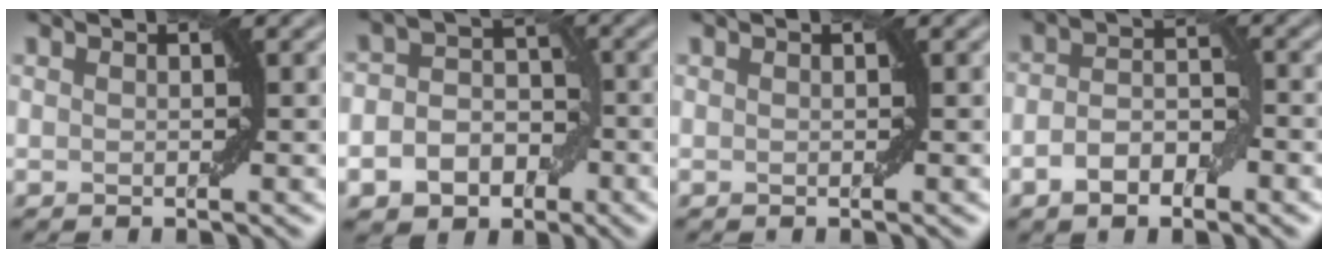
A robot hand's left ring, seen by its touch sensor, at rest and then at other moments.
{"total": 6.2, "force": [-2.3, 5.0, 2.7], "torque": [-0.016, 0.002, -0.050]}
{"total": 0.0}
{"total": 3.6, "force": [-1.6, 1.8, 2.7], "torque": [-0.050, 0.006, -0.030]}